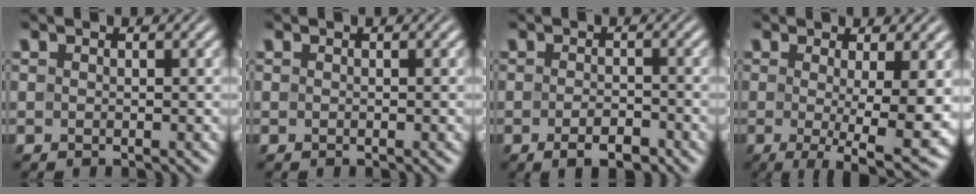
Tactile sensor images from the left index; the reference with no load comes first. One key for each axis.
{"total": 0.0}
{"total": 2.5, "fx": -1.4, "fy": 0.9, "fz": 1.9, "tx": -0.034, "ty": -0.002, "tz": -0.024}
{"total": 7.7, "fx": -0.9, "fy": 1.6, "fz": 7.5, "tx": -0.107, "ty": -0.018, "tz": -0.009}